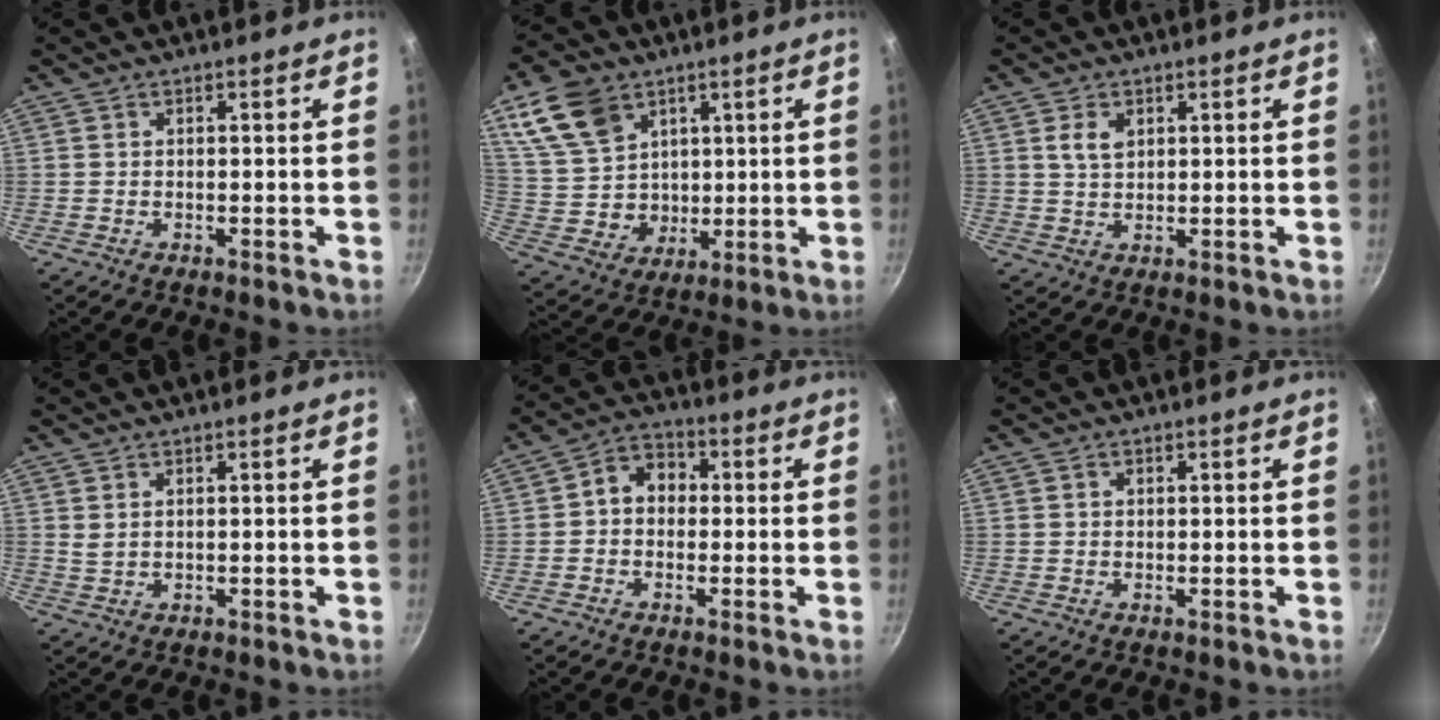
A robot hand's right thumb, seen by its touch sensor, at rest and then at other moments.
{"total": 15.8, "force": [6.9, 12.1, 7.5], "torque": [-0.114, -0.021, 0.150]}
{"total": 3.8, "force": [1.4, 2.5, 2.5], "torque": [-0.038, -0.004, 0.028]}
{"total": 1.4, "force": [0.8, 0.6, 0.9], "torque": [-0.016, -0.007, 0.017]}
{"total": 6.6, "force": [0.3, 5.3, 3.9], "torque": [-0.031, 0.018, -0.013]}
{"total": 0.8, "force": [0.4, 0.6, 0.3], "torque": [-0.001, 0.001, 0.005]}